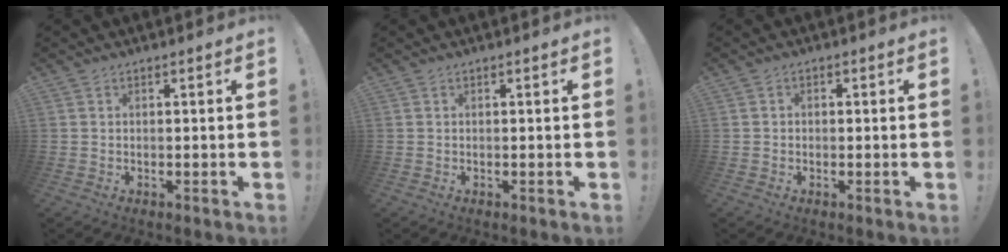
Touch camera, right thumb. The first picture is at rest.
{"total": 0.0}
{"total": 1.2, "force": [-0.5, 1.0, 0.4], "torque": [-0.005, 0.005, -0.010]}